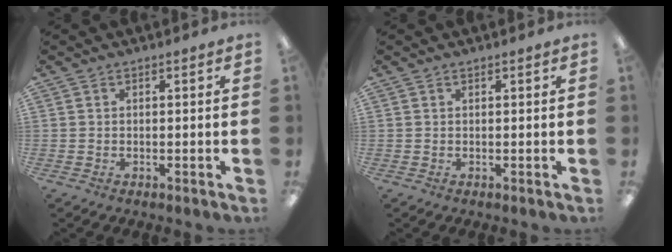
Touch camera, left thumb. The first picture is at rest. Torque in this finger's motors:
{"motor_torque": [0.10, 0.07, 0.15, -0.25, -0.02]}